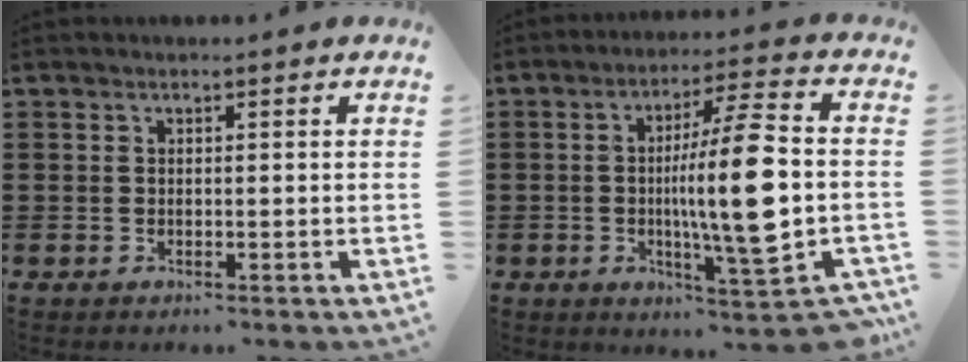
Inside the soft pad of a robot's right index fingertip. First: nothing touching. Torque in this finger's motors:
{"motor_torque": [2.14, 0.00, 0.74, 0.17]}